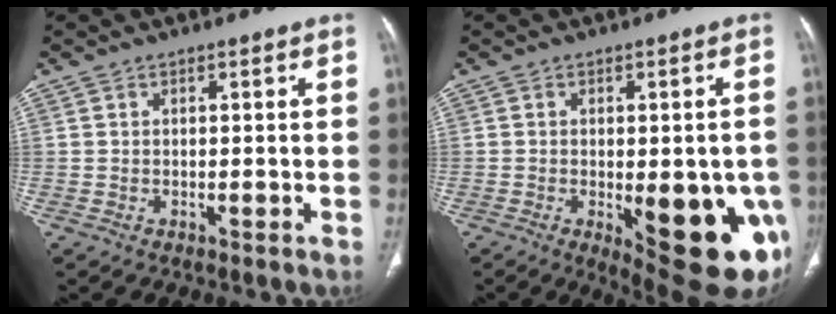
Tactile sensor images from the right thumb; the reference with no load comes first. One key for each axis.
{"total": 17.7, "fx": -5.2, "fy": 6.5, "fz": 15.6, "tx": -0.138, "ty": -0.005, "tz": -0.043}